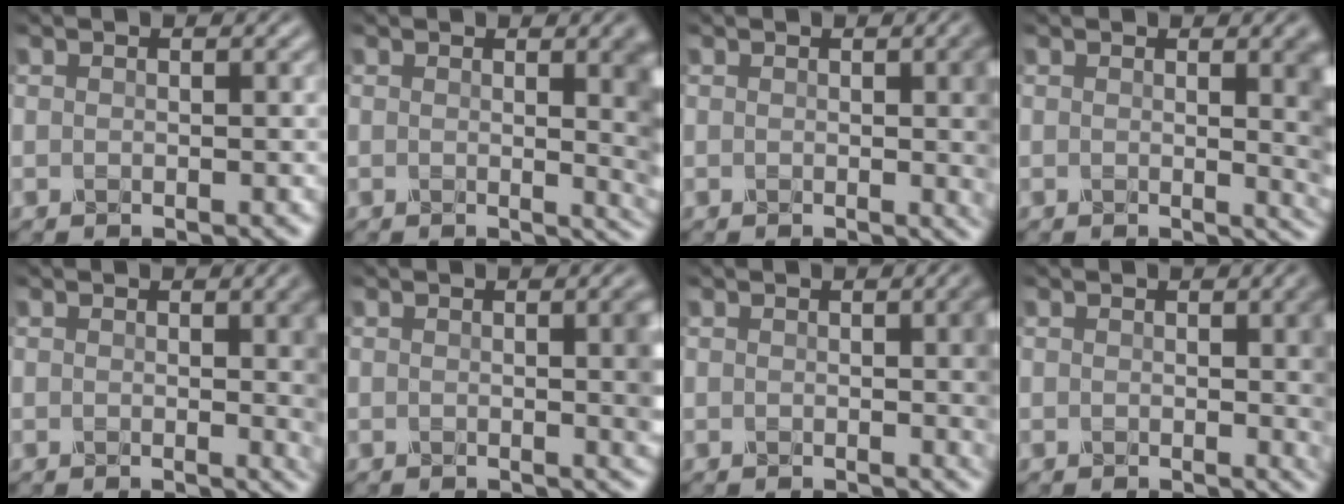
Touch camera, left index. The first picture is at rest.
{"total": 6.0, "force": [0.9, 2.2, 5.5], "torque": [-0.031, 0.000, 0.014]}
{"total": 4.4, "force": [0.3, 1.3, 4.2], "torque": [-0.035, 0.003, 0.003]}
{"total": 5.3, "force": [0.8, 1.8, 5.0], "torque": [-0.032, 0.000, 0.013]}
{"total": 4.4, "force": [0.5, 1.3, 4.2], "torque": [-0.032, 0.002, 0.007]}
{"total": 2.9, "force": [0.1, 0.6, 2.9], "torque": [-0.027, 0.003, -0.002]}
{"total": 3.8, "force": [0.2, 1.0, 3.6], "torque": [-0.032, 0.005, 0.000]}
{"total": 4.0, "force": [0.5, 1.1, 3.8], "torque": [-0.030, 0.004, 0.005]}